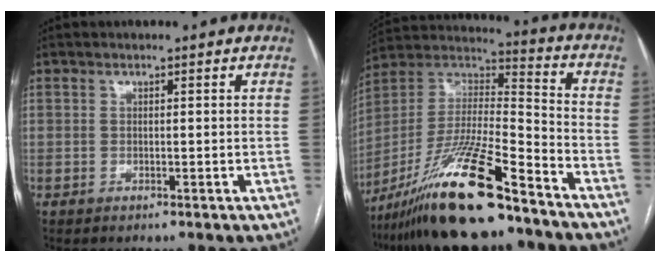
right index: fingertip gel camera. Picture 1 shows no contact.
{"total": 20.5, "force": [-14.9, 2.0, 14.0], "torque": [-0.293, -0.026, -0.275]}